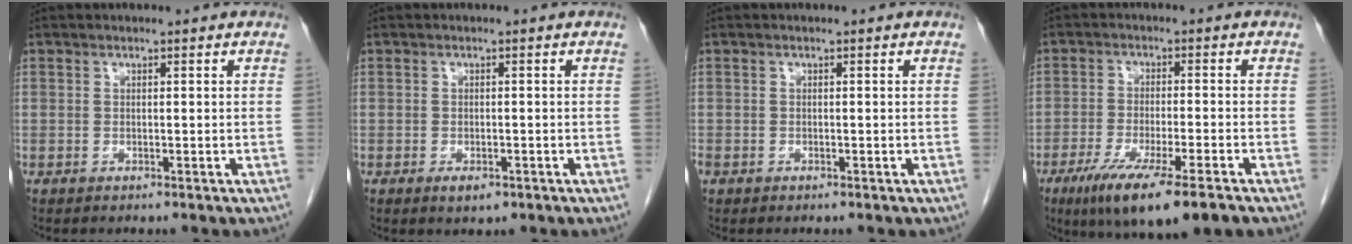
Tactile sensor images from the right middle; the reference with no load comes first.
{"total": 2.1, "force": [-1.1, 1.0, 1.4], "torque": [-0.025, 0.000, -0.011]}
{"total": 0.7, "force": [-0.3, 0.5, 0.3], "torque": [-0.009, 0.001, -0.005]}
{"total": 12.6, "force": [-8.1, 1.1, 9.5], "torque": [-0.155, -0.032, -0.129]}